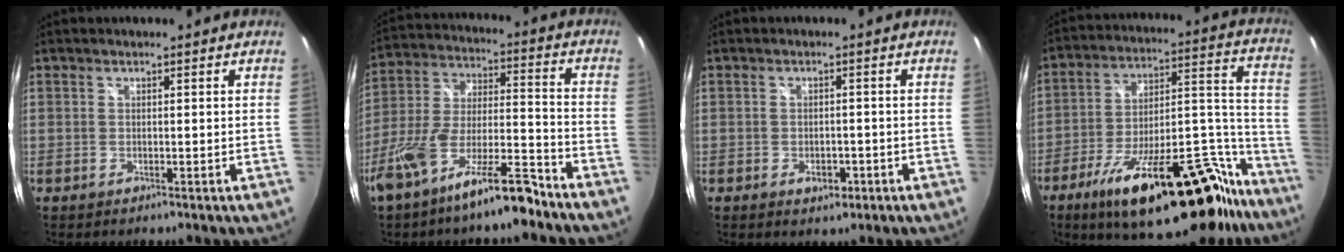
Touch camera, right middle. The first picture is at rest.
{"total": 15.3, "force": [-10.8, 3.2, 10.4], "torque": [-0.207, -0.014, -0.187]}
{"total": 3.2, "force": [-1.5, 2.1, 1.9], "torque": [-0.034, -0.003, -0.018]}
{"total": 31.2, "force": [-23.0, 10.0, 18.7], "torque": [-0.249, 0.014, -0.332]}